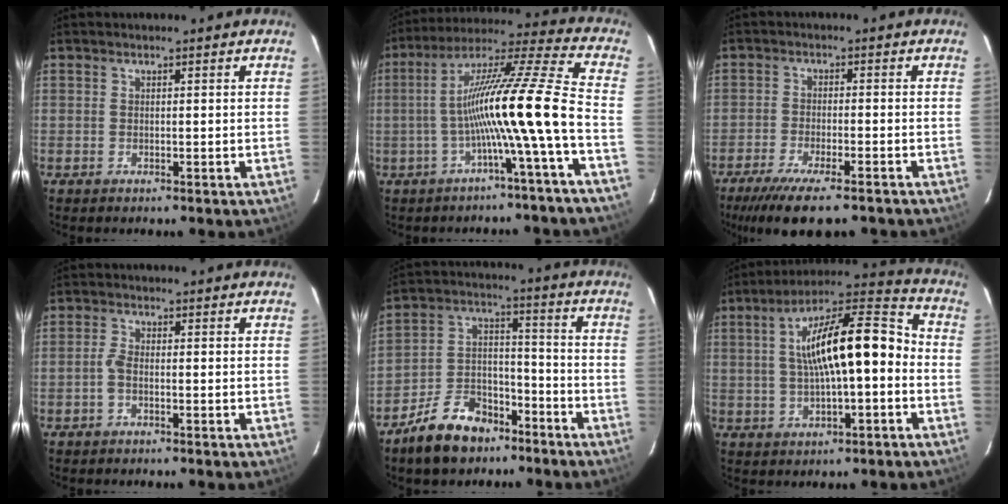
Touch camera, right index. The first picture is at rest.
{"total": 15.8, "force": [-5.0, -2.1, 14.9], "torque": [-0.241, -0.004, -0.093]}
{"total": 12.4, "force": [-9.7, 2.4, 7.3], "torque": [-0.160, -0.042, -0.161]}
{"total": 1.9, "force": [-0.8, 0.8, 1.6], "torque": [-0.041, 0.004, -0.018]}
{"total": 12.3, "force": [-8.7, 6.9, 5.4], "torque": [-0.114, 0.033, -0.138]}
{"total": 16.4, "force": [-0.2, 4.8, 15.7], "torque": [-0.252, 0.032, -0.002]}